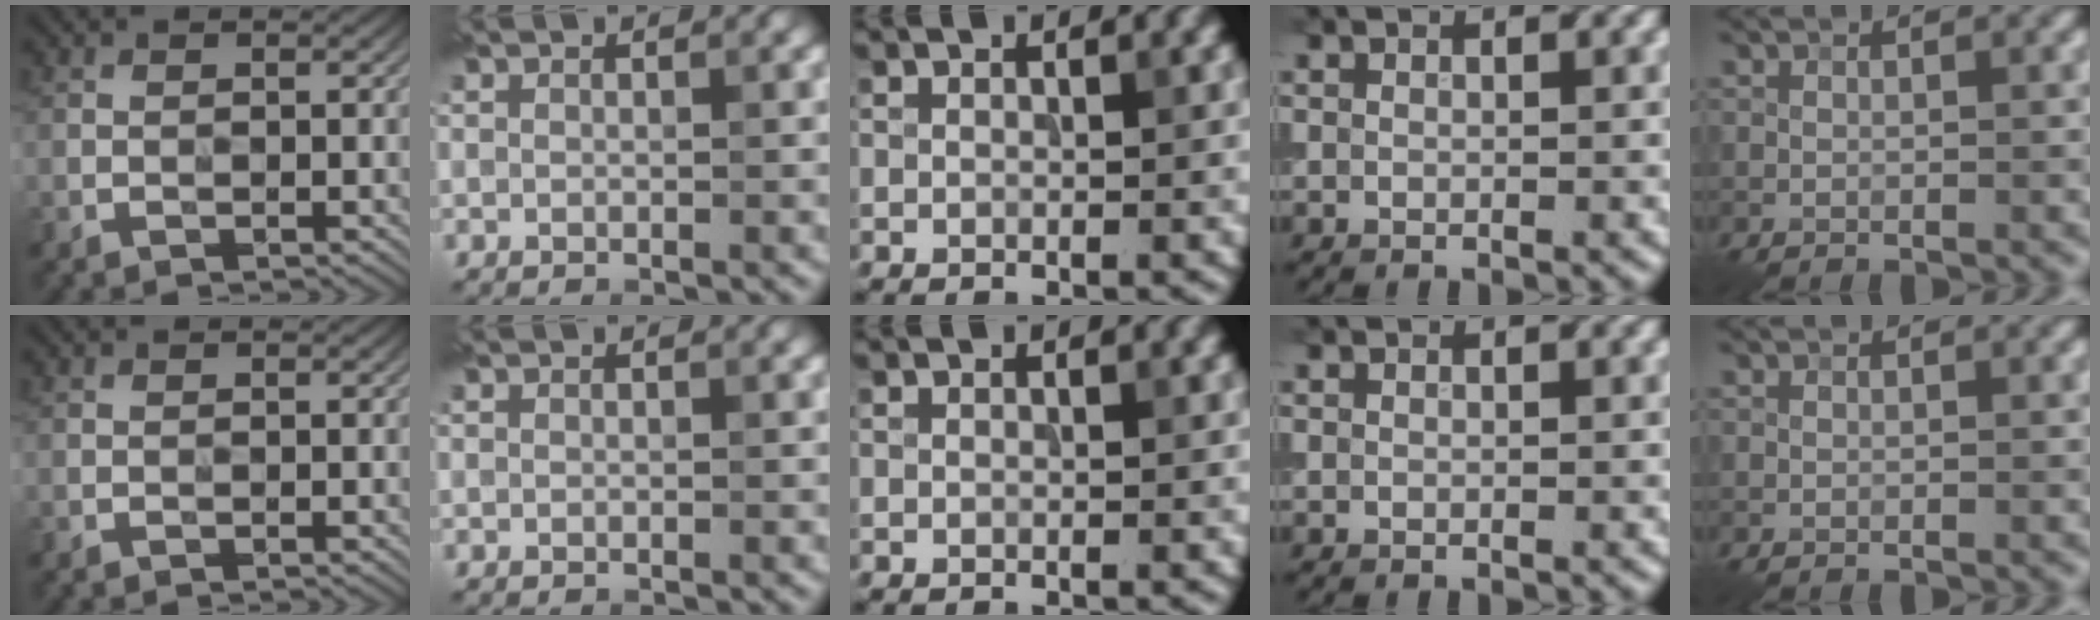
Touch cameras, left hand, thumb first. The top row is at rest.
{}